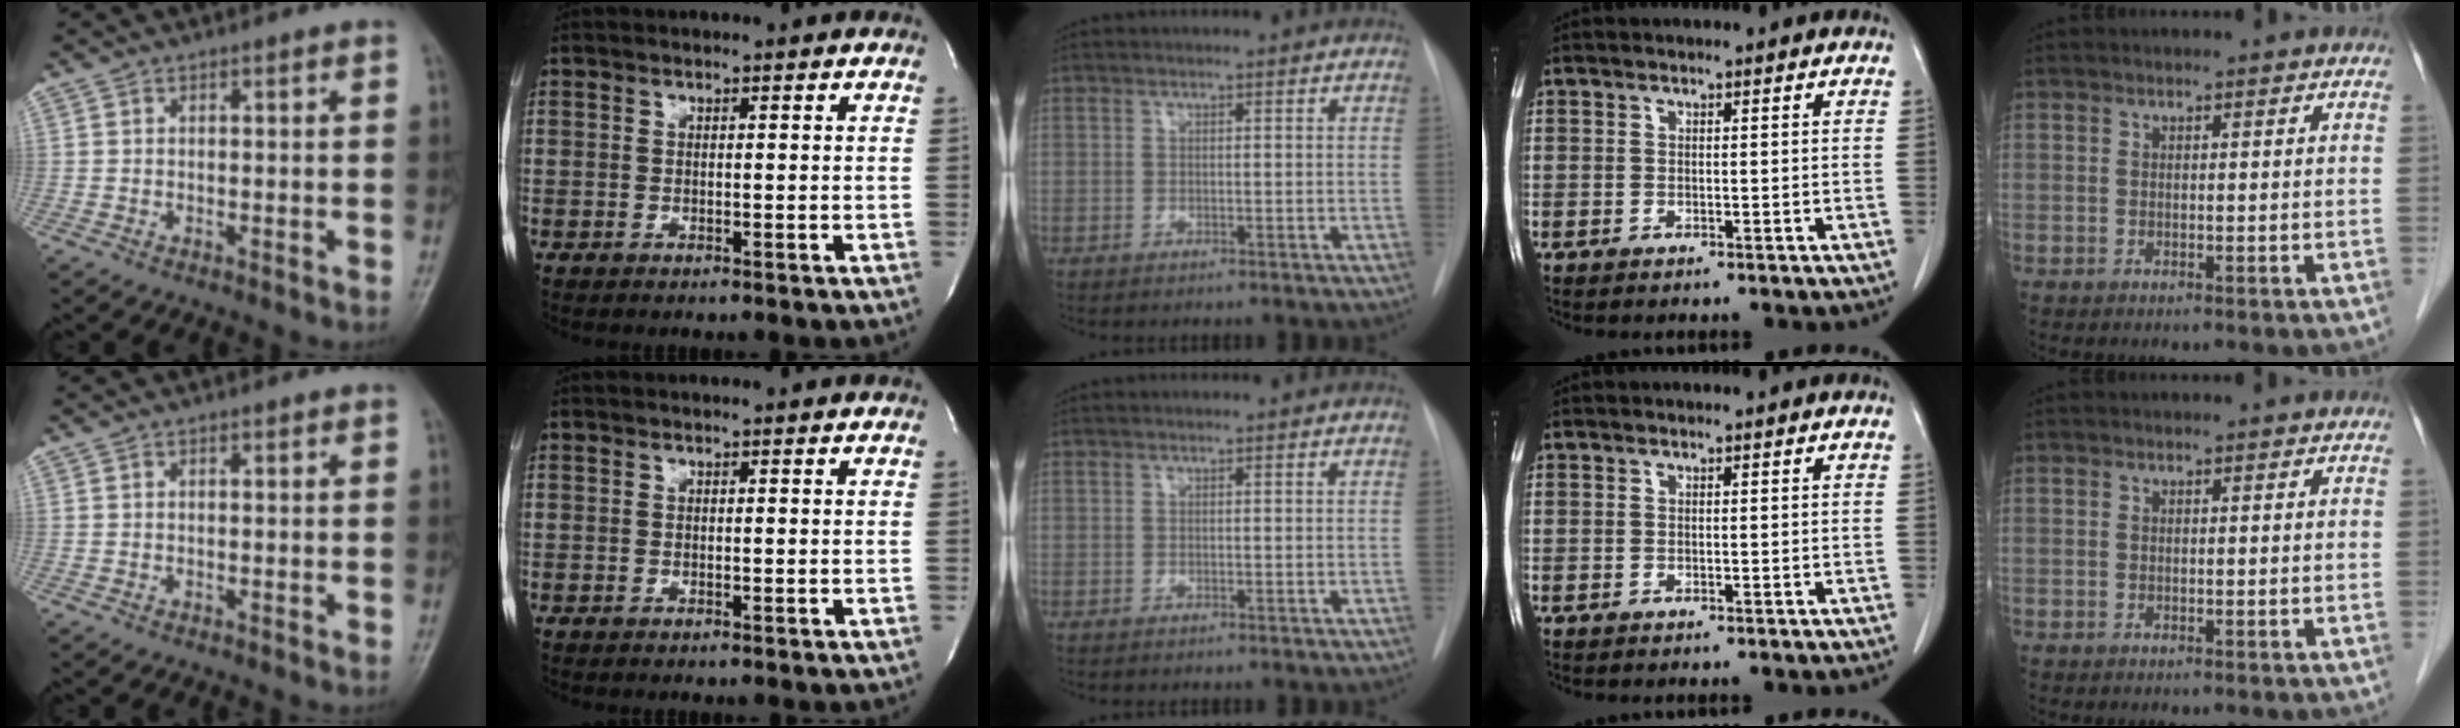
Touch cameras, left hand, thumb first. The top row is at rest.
{}